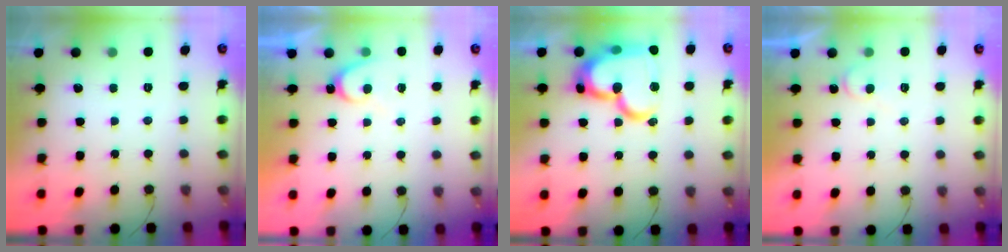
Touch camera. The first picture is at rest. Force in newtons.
{"total": 5.3, "press": 5.3, "slide": 0.5}
{"total": 24.7, "press": 24.7, "slide": 2.1}
{"total": 4.6, "press": 4.5, "slide": 0.5}